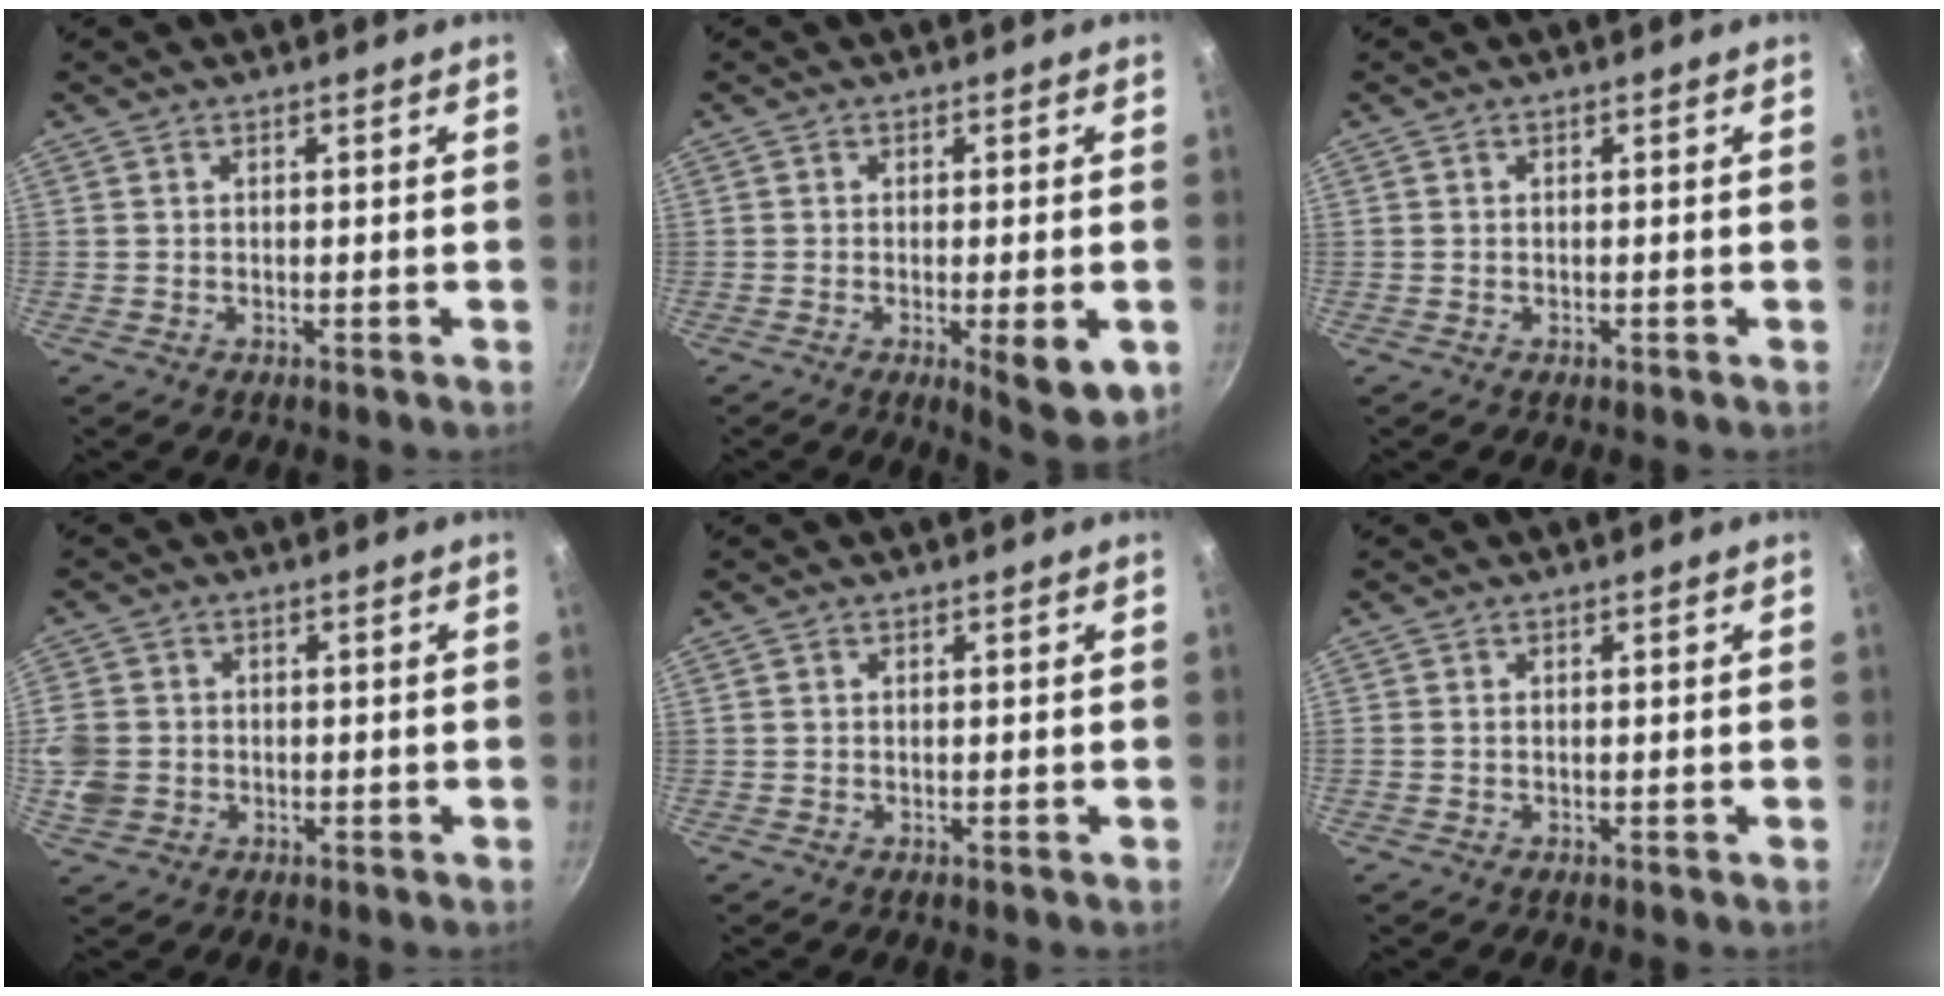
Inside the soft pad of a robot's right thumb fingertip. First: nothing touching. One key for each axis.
{"total": 7.8, "fx": -2.2, "fy": 2.2, "fz": 7.2, "tx": -0.088, "ty": -0.003, "tz": -0.024}
{"total": 0.6, "fx": -0.2, "fy": 0.5, "fz": 0.2, "tx": -0.002, "ty": 0.001, "tz": -0.005}
{"total": 7.5, "fx": -0.8, "fy": 6.6, "fz": 3.5, "tx": -0.075, "ty": 0.005, "tz": -0.018}
{"total": 0.0}
{"total": 0.0}